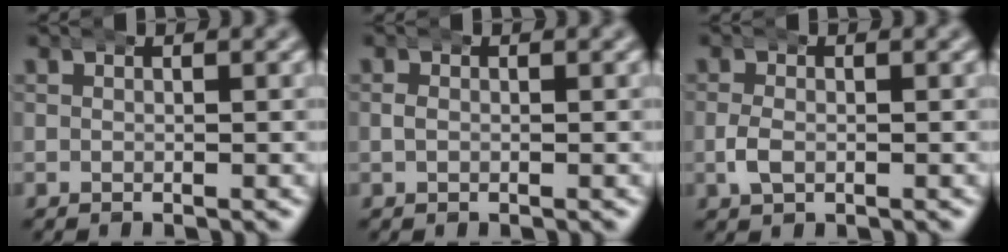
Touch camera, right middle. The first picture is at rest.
{"total": 0.6, "force": [-0.2, 0.4, 0.4], "torque": [-0.012, -0.001, -0.002]}
{"total": 1.8, "force": [-0.5, 1.2, 1.2], "torque": [-0.037, -0.005, -0.005]}